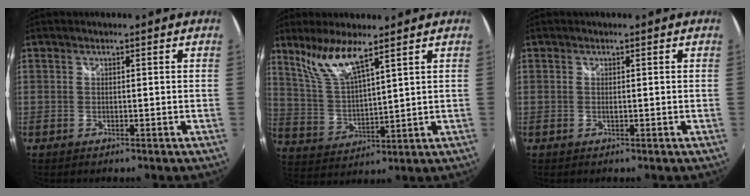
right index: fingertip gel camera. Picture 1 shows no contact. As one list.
[{"total": 9.0, "force": [6.5, 1.0, 6.1], "torque": [-0.116, 0.000, 0.139]}, {"total": 0.6, "force": [0.0, 0.1, 0.6], "torque": [-0.012, 0.000, -0.001]}]